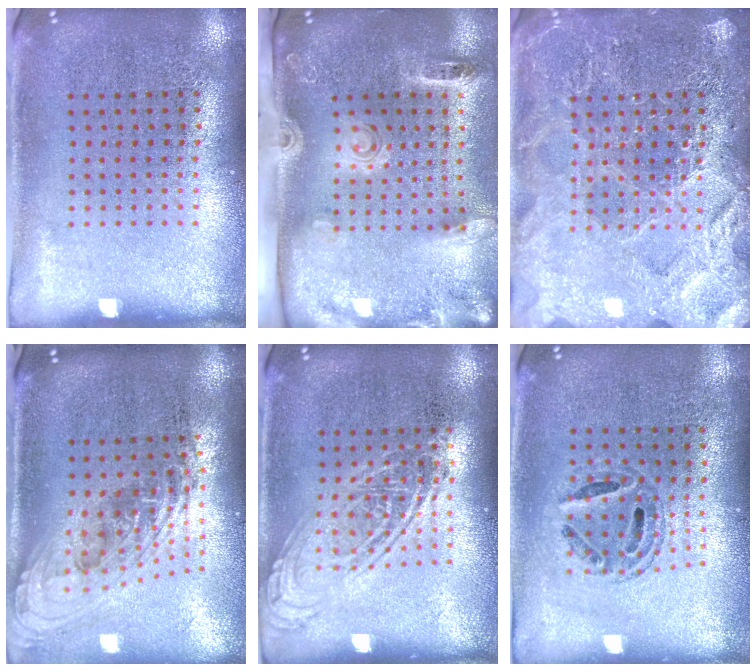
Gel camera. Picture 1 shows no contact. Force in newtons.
{"total": 2.8, "press": 2.0, "slide": 2.0}
{"total": 3.7, "press": 3.7, "slide": 0.4}
{"total": 2.2, "press": 1.6, "slide": 1.5}
{"total": 2.6, "press": 2.6, "slide": 0.3}
{"total": 0.7, "press": 0.7, "slide": 0.2}